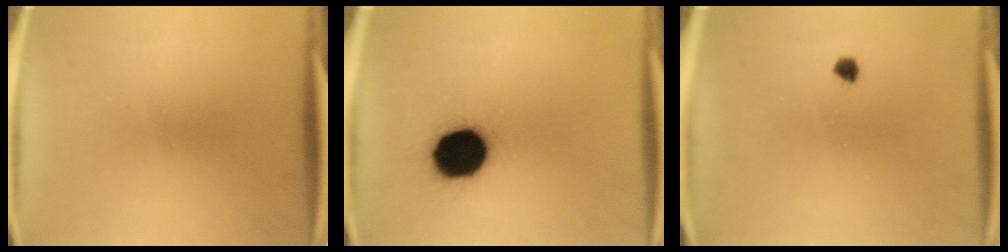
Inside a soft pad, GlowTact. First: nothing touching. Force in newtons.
{"total": 16.7}
{"total": 1.3}